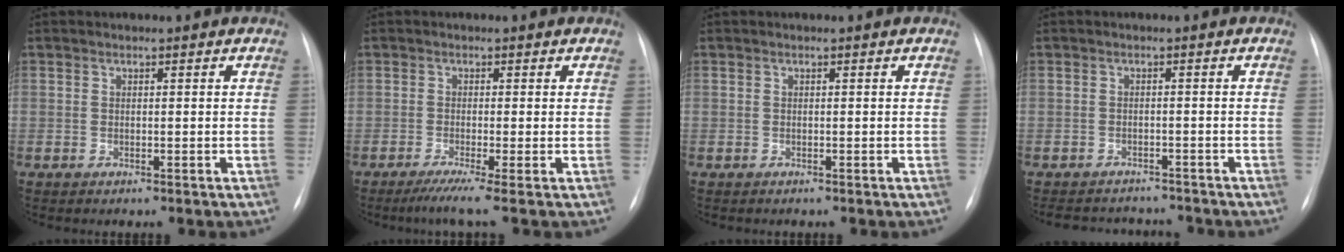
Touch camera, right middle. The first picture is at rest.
{"total": 4.1, "force": [-2.7, -0.7, 3.1], "torque": [-0.051, -0.014, -0.052]}
{"total": 0.0}
{"total": 8.3, "force": [-7.8, 2.4, 1.5], "torque": [-0.023, 0.012, -0.098]}